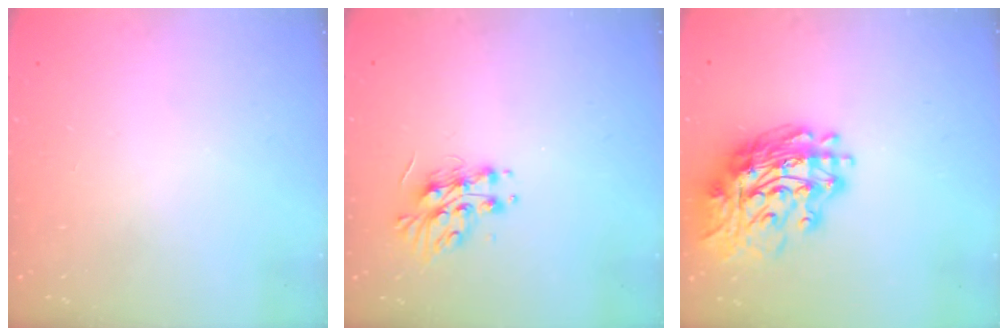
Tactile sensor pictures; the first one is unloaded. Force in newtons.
{"total": 11.1, "press": 11.1, "slide": 0.2}
{"total": 17.2, "press": 17.1, "slide": 1.9}